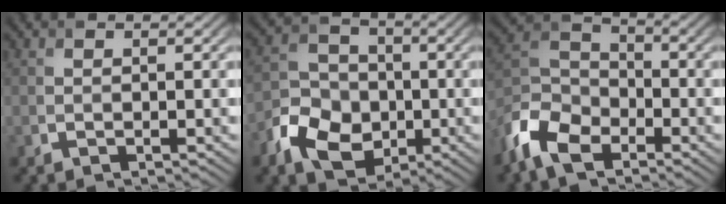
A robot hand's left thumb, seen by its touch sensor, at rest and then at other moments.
{"total": 8.5, "force": [-3.5, 6.4, 4.5], "torque": [-0.098, -0.013, -0.078]}
{"total": 9.2, "force": [-6.2, 4.8, 4.8], "torque": [-0.117, -0.012, -0.146]}